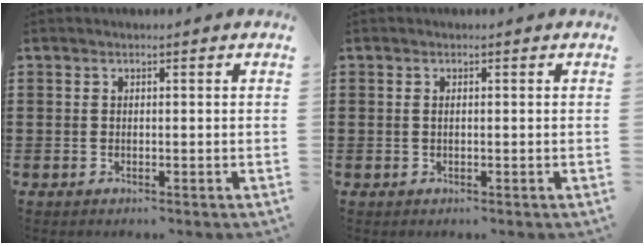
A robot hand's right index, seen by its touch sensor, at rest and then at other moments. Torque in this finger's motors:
{"motor_torque": [-0.12, 0.64, -0.08, -0.01]}